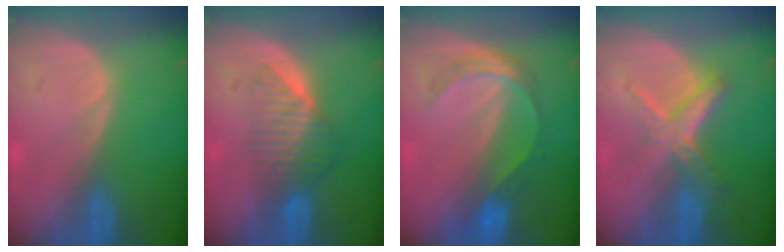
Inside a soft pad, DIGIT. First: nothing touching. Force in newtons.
{"total": 6.5, "press": 5.5, "slide": 3.4}
{"total": 5.4, "press": 5.0, "slide": 2.1}
{"total": 5.6, "press": 5.4, "slide": 1.8}